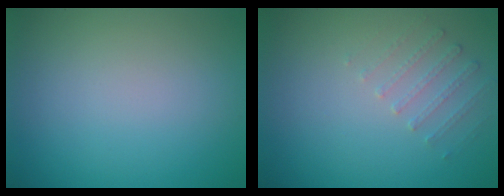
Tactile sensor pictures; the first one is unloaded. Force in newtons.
{"total": 1.3, "press": 0.9, "slide": 1.0}